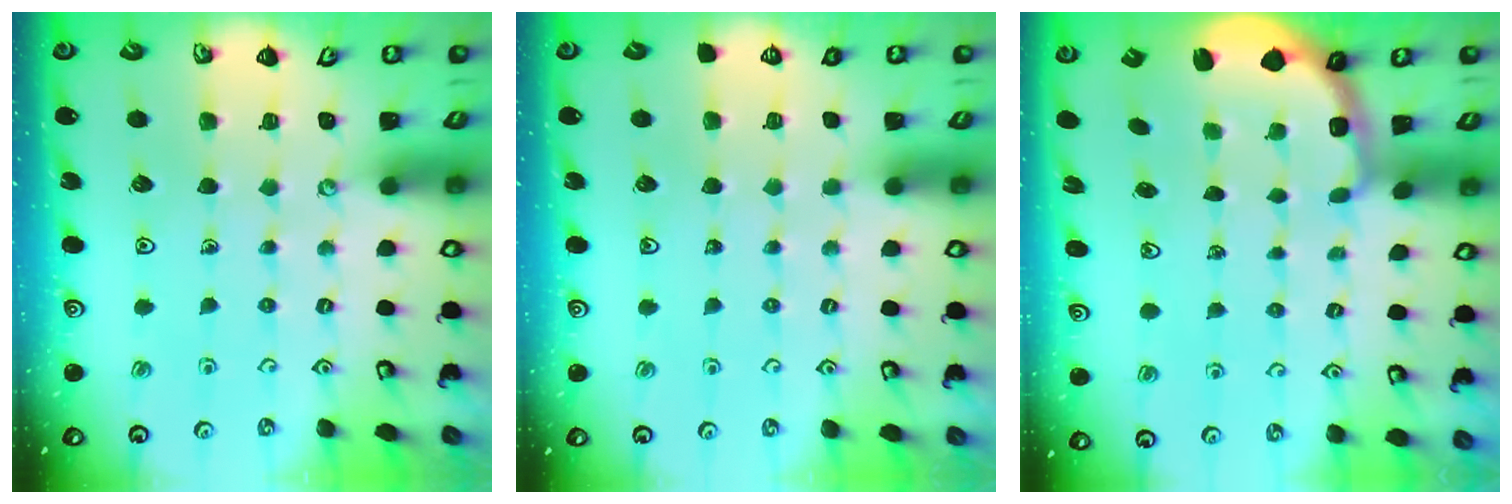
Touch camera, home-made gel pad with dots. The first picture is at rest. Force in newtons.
{"total": 0.0}
{"total": 2.5, "press": 1.1, "slide": 2.2}